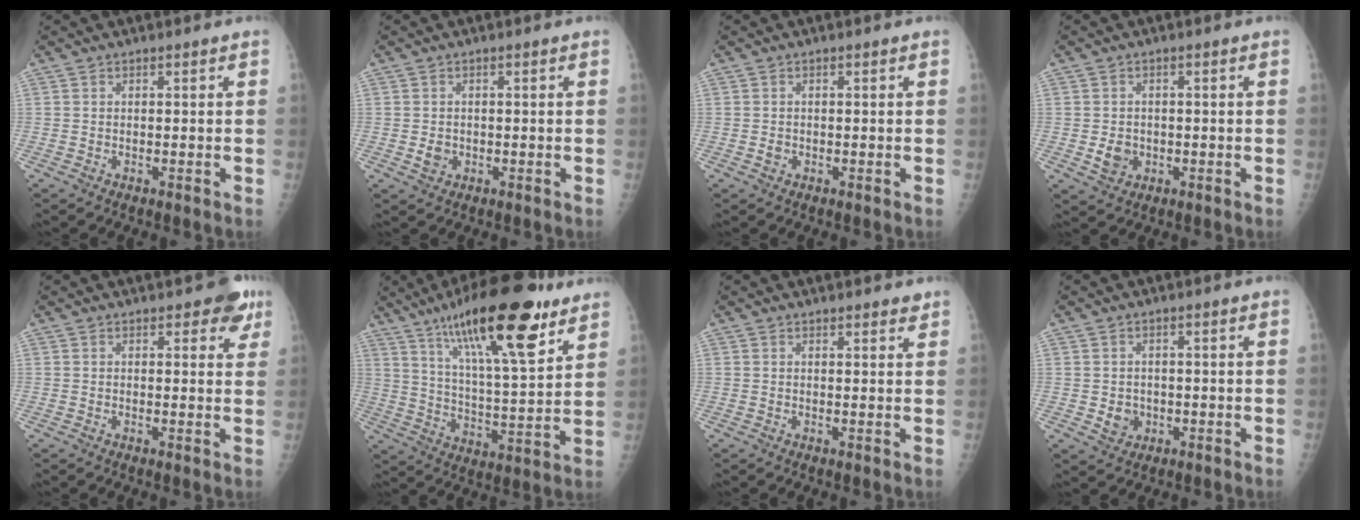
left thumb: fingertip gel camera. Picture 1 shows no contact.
{"total": 2.4, "force": [-0.5, 2.1, 1.2], "torque": [-0.011, 0.002, -0.005]}
{"total": 1.2, "force": [-0.3, 1.1, 0.5], "torque": [-0.003, 0.002, -0.006]}
{"total": 4.0, "force": [-0.8, 3.4, 1.9], "torque": [-0.021, 0.002, -0.008]}
{"total": 4.3, "force": [2.6, 2.4, 2.6], "torque": [0.005, -0.007, 0.023]}
{"total": 23.2, "force": [13.6, 6.1, 17.8], "torque": [-0.273, -0.043, 0.223]}
{"total": 2.0, "force": [1.7, 0.7, 0.8], "torque": [0.002, -0.007, 0.018]}
{"total": 3.5, "force": [-0.7, 3.1, 1.5], "torque": [-0.010, 0.002, -0.003]}